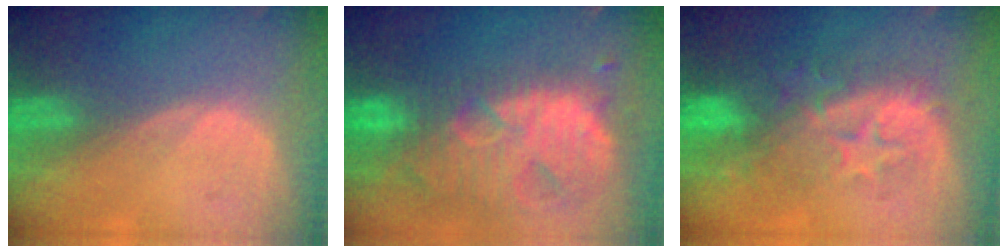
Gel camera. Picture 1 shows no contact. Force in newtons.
{"total": 13.9, "press": 11.7, "slide": 7.5}
{"total": 9.3, "press": 8.9, "slide": 2.8}